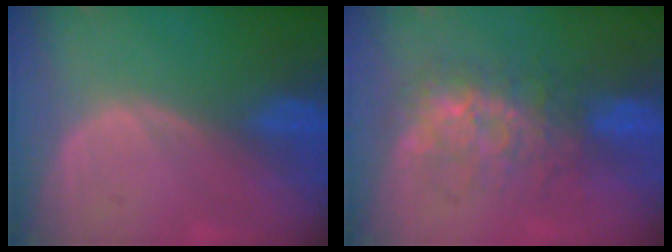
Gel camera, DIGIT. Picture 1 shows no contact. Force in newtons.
{"total": 7.6, "press": 7.2, "slide": 2.4}